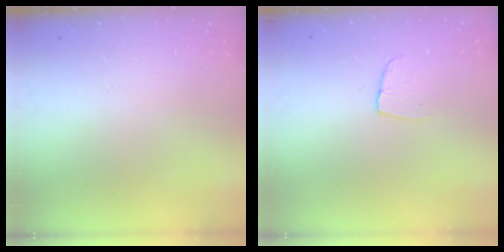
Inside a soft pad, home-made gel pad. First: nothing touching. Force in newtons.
{"total": 6.4, "press": 6.4, "slide": 0.3}